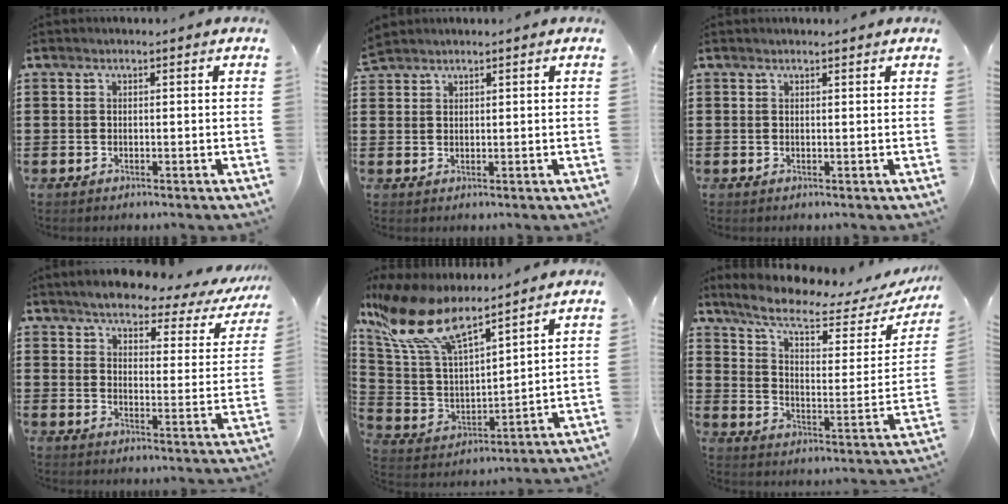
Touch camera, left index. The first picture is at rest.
{"total": 1.9, "force": [1.9, 0.4, 0.0], "torque": [-0.005, 0.002, 0.038]}
{"total": 0.6, "force": [0.6, 0.0, 0.1], "torque": [-0.004, 0.000, 0.013]}
{"total": 4.7, "force": [4.2, 0.9, 1.8], "torque": [-0.053, -0.029, 0.065]}
{"total": 12.4, "force": [8.9, 3.8, 7.8], "torque": [-0.196, -0.045, 0.156]}
{"total": 8.4, "force": [6.3, 1.9, 5.2], "torque": [-0.120, -0.039, 0.105]}